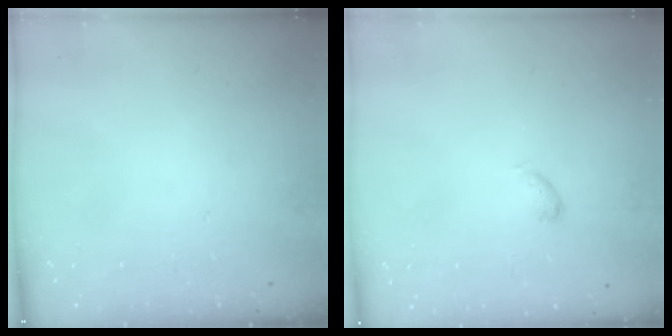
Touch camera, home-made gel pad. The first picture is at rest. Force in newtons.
{"total": 3.9, "press": 3.9, "slide": 0.7}